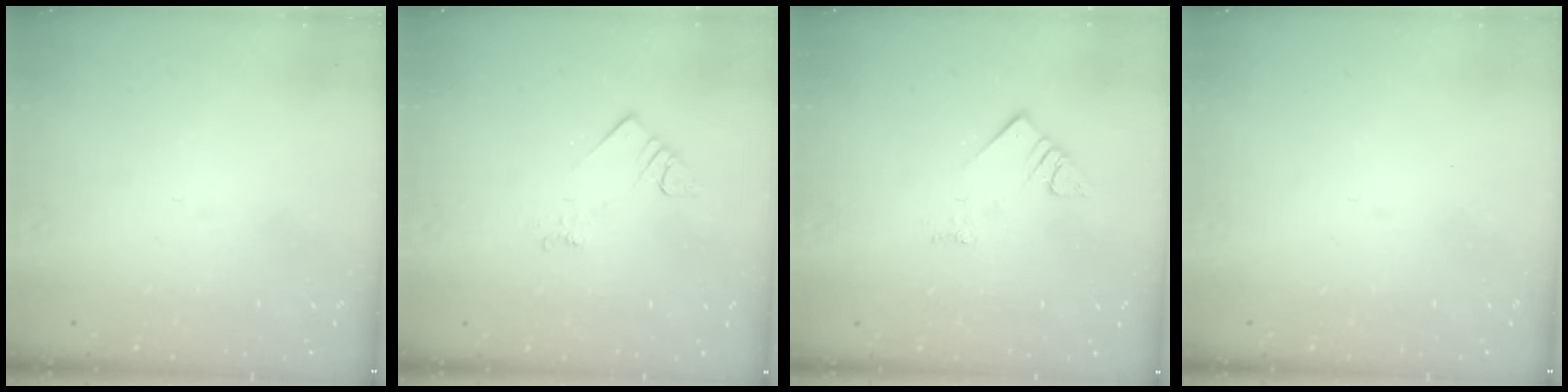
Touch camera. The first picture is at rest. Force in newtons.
{"total": 2.1, "press": 2.0, "slide": 0.5}
{"total": 4.0, "press": 3.9, "slide": 0.3}
{"total": 0.0}